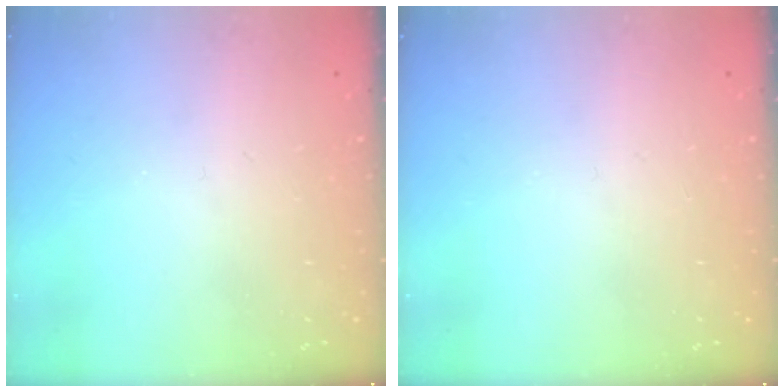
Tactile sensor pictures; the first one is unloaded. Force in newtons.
{"total": 0.0}